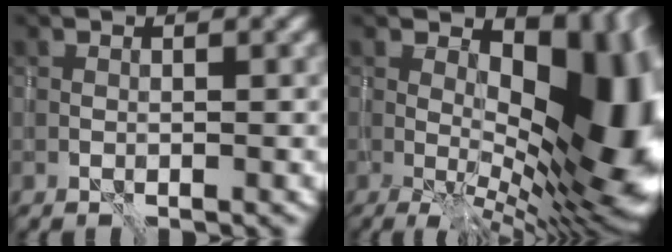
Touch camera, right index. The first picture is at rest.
{"total": 16.8, "force": [2.1, 8.8, 14.2], "torque": [-0.168, -0.006, 0.051]}